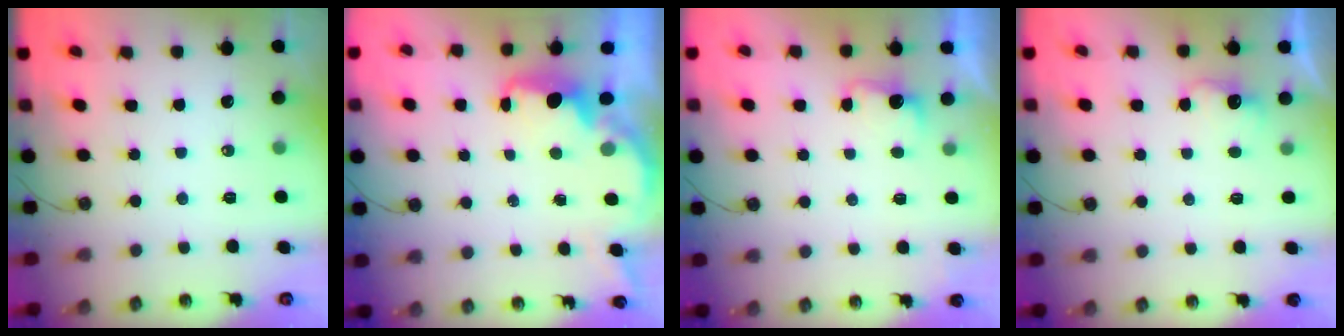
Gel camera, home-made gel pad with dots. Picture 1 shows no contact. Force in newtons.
{"total": 2.5, "press": 2.4, "slide": 0.8}
{"total": 2.8, "press": 2.6, "slide": 0.9}
{"total": 2.7, "press": 2.6, "slide": 0.9}